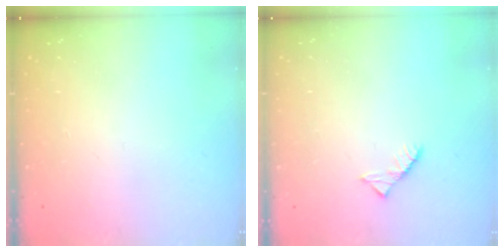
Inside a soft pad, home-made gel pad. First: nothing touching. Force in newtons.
{"total": 2.6, "press": 2.6, "slide": 0.4}